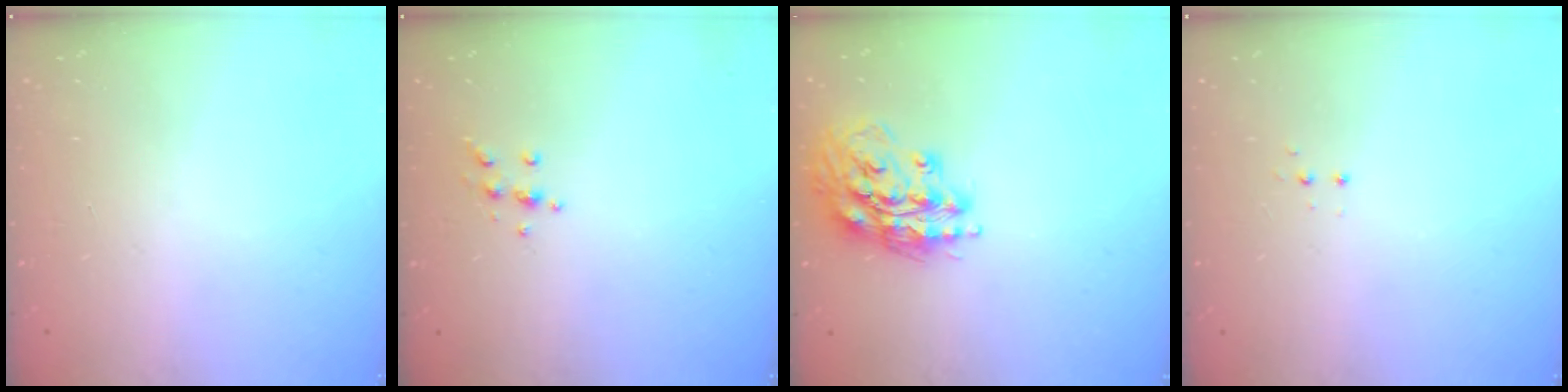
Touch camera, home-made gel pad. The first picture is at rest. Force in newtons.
{"total": 5.4, "press": 5.3, "slide": 0.6}
{"total": 15.3, "press": 15.2, "slide": 1.9}
{"total": 3.4, "press": 3.3, "slide": 0.7}